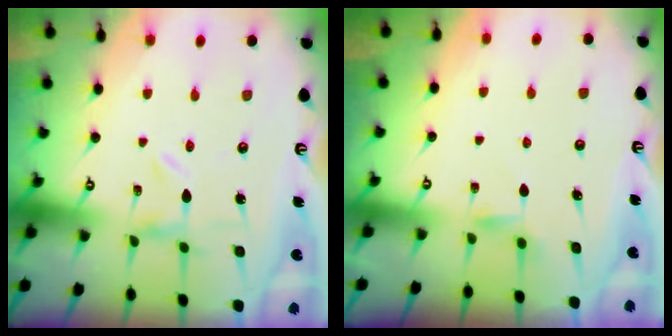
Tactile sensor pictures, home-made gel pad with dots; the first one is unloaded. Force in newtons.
{"total": 3.8, "press": 3.8, "slide": 0.4}